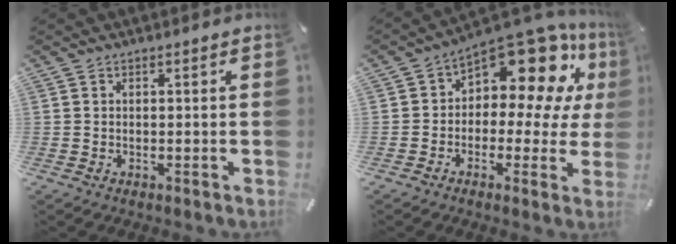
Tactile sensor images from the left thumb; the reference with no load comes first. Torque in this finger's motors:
{"motor_torque": [0.48, 1.05, 0.75, 0.25, 0.18]}